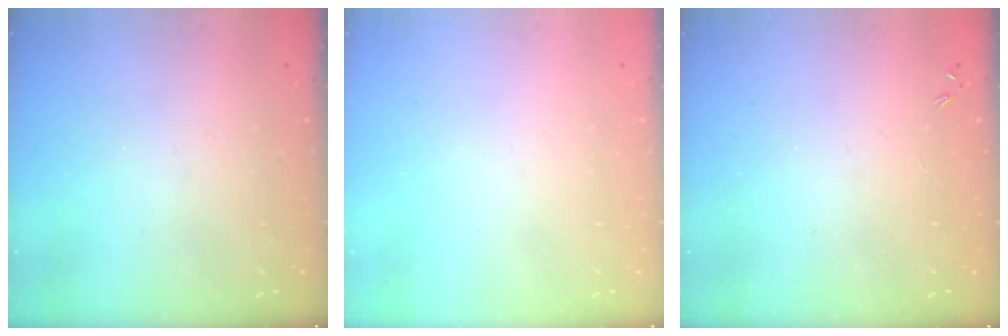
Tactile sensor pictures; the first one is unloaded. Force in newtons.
{"total": 0.0}
{"total": 0.0}